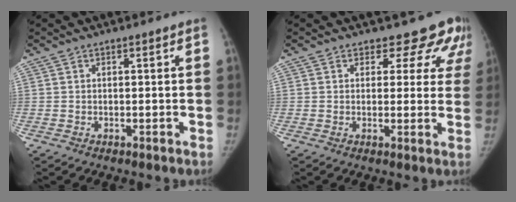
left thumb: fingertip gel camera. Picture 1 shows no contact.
{"total": 9.3, "force": [7.6, 5.1, 1.8], "torque": [0.037, -0.032, 0.059]}